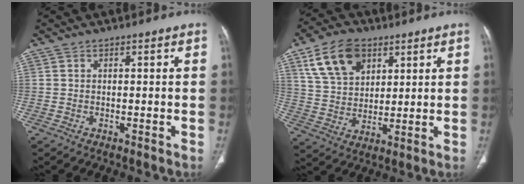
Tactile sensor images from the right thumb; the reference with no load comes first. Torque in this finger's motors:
{"motor_torque": [-0.04, 2.88, 1.13, -0.02, 0.11]}